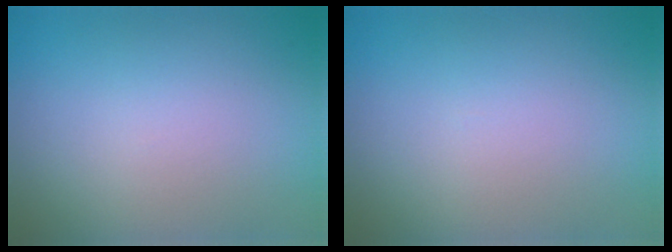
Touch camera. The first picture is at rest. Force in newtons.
{"total": 0.0}